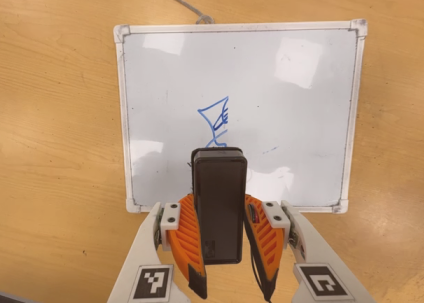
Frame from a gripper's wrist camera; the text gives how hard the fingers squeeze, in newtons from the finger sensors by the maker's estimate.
{"total": 7.3, "left": 6.6, "right": 8.0}